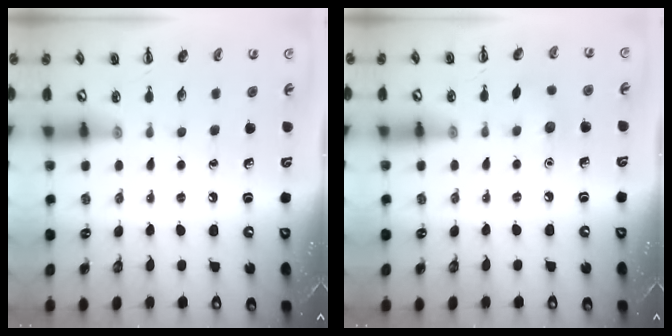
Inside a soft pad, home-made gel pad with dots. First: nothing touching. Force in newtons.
{"total": 5.1, "press": 4.9, "slide": 1.5}